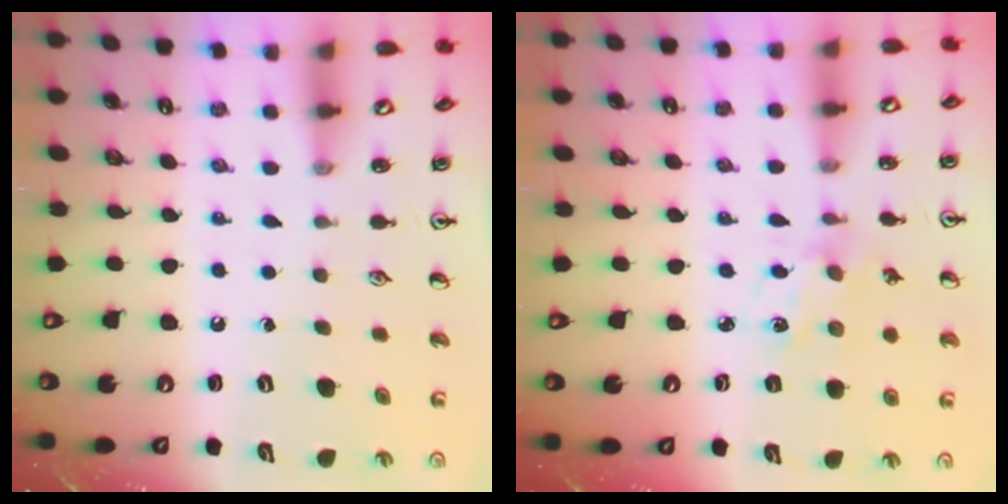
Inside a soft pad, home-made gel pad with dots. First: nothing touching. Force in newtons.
{"total": 1.3, "press": 1.3, "slide": 0.1}